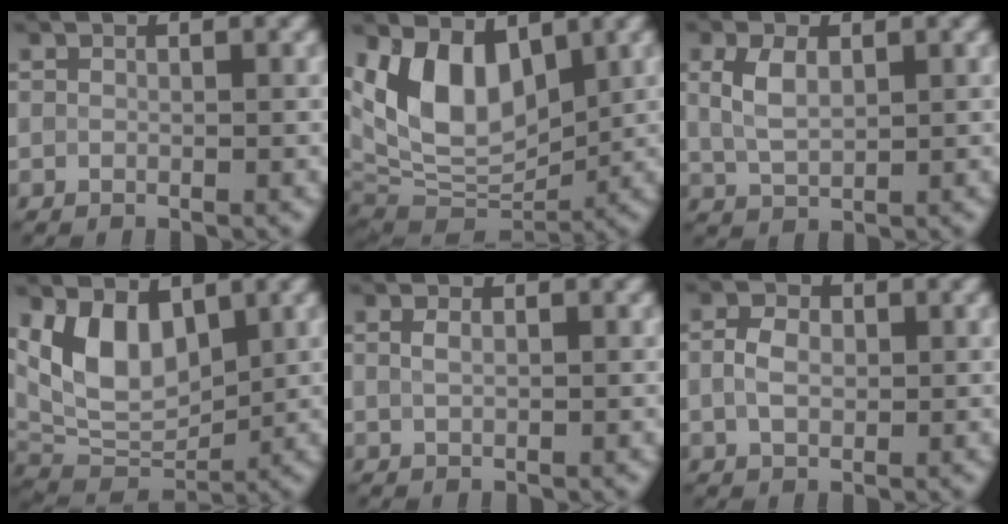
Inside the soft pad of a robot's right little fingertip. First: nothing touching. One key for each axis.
{"total": 9.2, "fx": 2.8, "fy": 5.4, "fz": 6.9, "tx": -0.133, "ty": 0.001, "tz": 0.044}
{"total": 3.3, "fx": 1.0, "fy": 1.8, "fz": 2.5, "tx": -0.066, "ty": 0.008, "tz": 0.024}
{"total": 6.8, "fx": 2.5, "fy": 4.0, "fz": 4.9, "tx": -0.092, "ty": -0.009, "tz": 0.047}
{"total": 1.2, "fx": 0.4, "fy": 0.6, "fz": 0.9, "tx": -0.025, "ty": 0.005, "tz": 0.009}
{"total": 2.8, "fx": 0.2, "fy": 1.9, "fz": 2.0, "tx": -0.048, "ty": 0.006, "tz": 0.001}